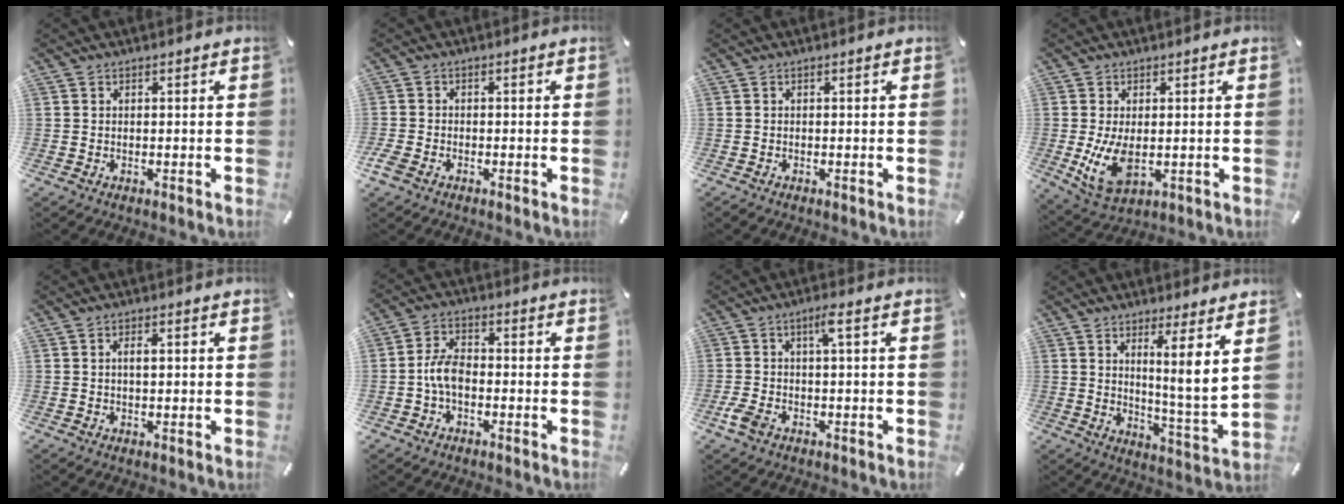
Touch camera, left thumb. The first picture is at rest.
{"total": 2.4, "force": [-1.6, 1.4, 1.0], "torque": [-0.025, 0.003, -0.031]}
{"total": 0.0}
{"total": 8.9, "force": [-0.5, 5.4, 7.0], "torque": [-0.150, -0.016, -0.007]}
{"total": 2.2, "force": [0.3, 1.0, 2.0], "torque": [-0.032, 0.000, 0.002]}
{"total": 6.1, "force": [-1.9, 3.8, 4.4], "torque": [-0.096, 0.012, -0.036]}
{"total": 5.1, "force": [-1.0, 1.8, 4.6], "torque": [-0.106, 0.005, -0.023]}
{"total": 9.3, "force": [4.5, -0.4, 8.2], "torque": [-0.122, -0.048, 0.066]}